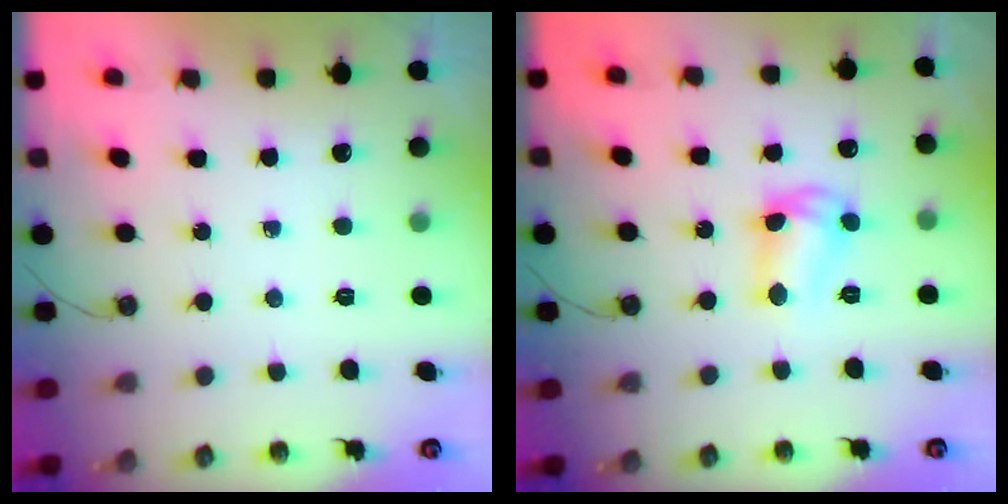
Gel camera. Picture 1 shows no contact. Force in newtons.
{"total": 9.7, "press": 9.7, "slide": 0.7}